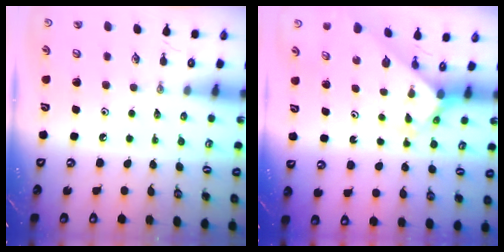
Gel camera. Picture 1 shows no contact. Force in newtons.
{"total": 2.5, "press": 2.5, "slide": 0.2}